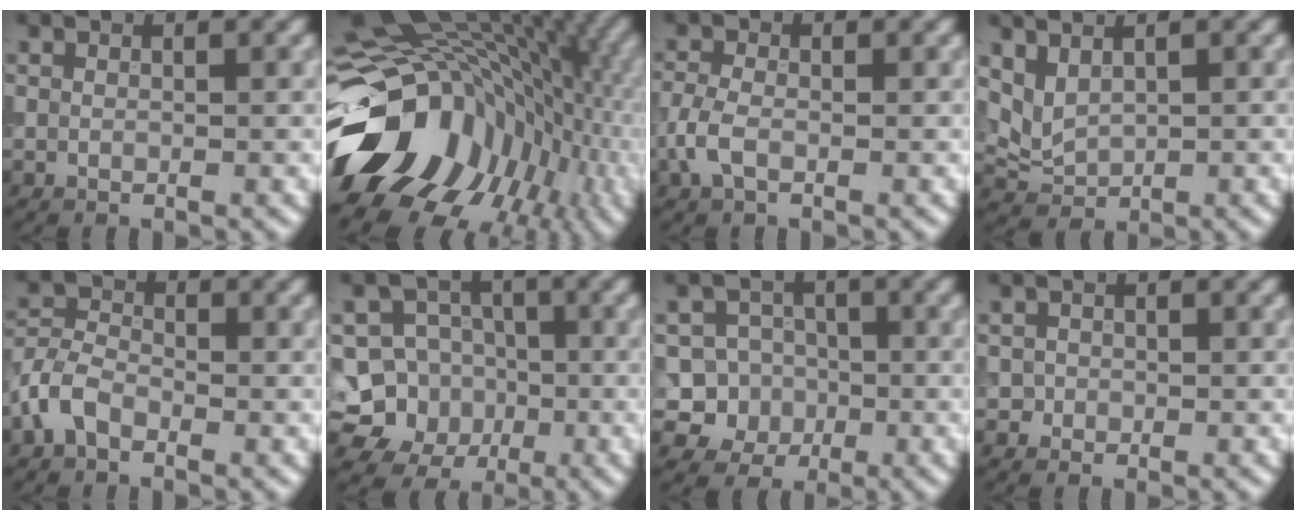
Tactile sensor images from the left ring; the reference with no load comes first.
{"total": 18.3, "force": [-4.7, 13.4, 11.5], "torque": [-0.206, -0.015, -0.080]}
{"total": 2.5, "force": [-0.9, 1.4, 1.8], "torque": [-0.044, 0.001, -0.026]}
{"total": 2.2, "force": [1.2, 1.3, 1.3], "torque": [-0.031, -0.003, 0.034]}
{"total": 3.3, "force": [-1.8, 2.0, 1.9], "torque": [-0.041, 0.008, -0.049]}
{"total": 8.4, "force": [-2.6, 7.9, 1.5], "torque": [-0.018, 0.011, -0.062]}
{"total": 6.7, "force": [-1.7, 6.3, 1.6], "torque": [-0.010, 0.013, -0.053]}
{"total": 0.8, "force": [-0.1, 0.8, 0.0], "torque": [0.011, -0.002, -0.004]}